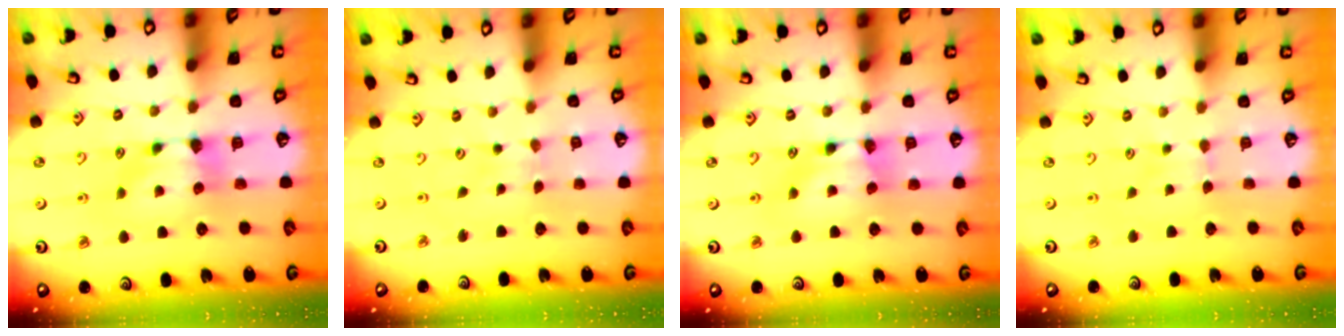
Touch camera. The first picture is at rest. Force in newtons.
{"total": 4.1, "press": 4.1, "slide": 0.1}
{"total": 1.8, "press": 1.8, "slide": 0.2}
{"total": 2.8, "press": 2.8, "slide": 0.5}